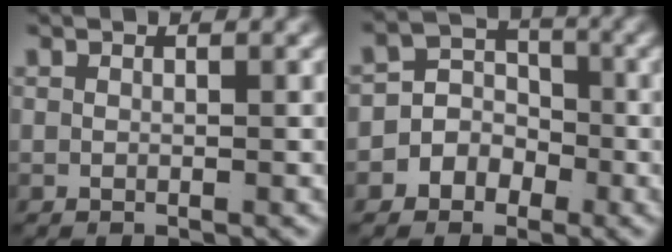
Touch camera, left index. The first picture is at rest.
{"total": 6.8, "force": [-1.7, 6.0, 2.7], "torque": [-0.056, -0.009, -0.039]}